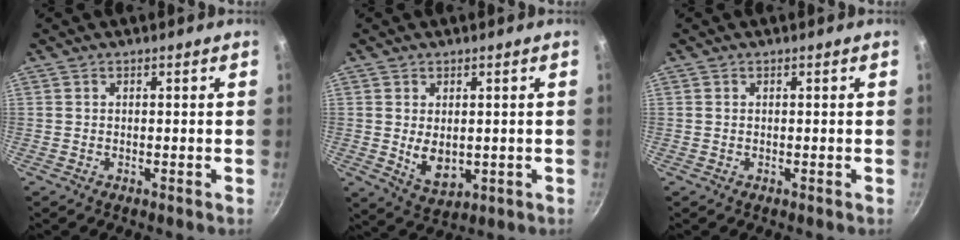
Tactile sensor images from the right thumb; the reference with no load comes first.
{"total": 6.1, "force": [0.2, 3.9, 4.7], "torque": [-0.070, -0.016, 0.018]}
{"total": 0.0}